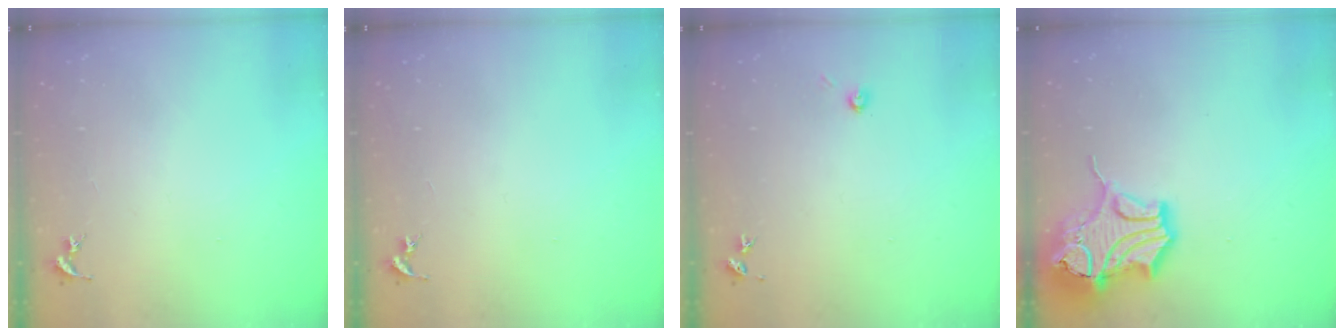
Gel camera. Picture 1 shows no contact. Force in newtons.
{"total": 0.0}
{"total": 3.5, "press": 3.5, "slide": 0.2}
{"total": 19.8, "press": 19.6, "slide": 2.6}